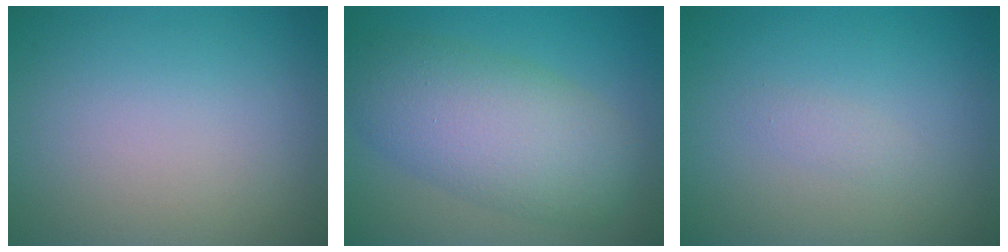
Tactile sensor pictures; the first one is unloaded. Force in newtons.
{"total": 7.7, "press": 7.7, "slide": 0.1}
{"total": 0.7, "press": 0.7, "slide": 0.0}